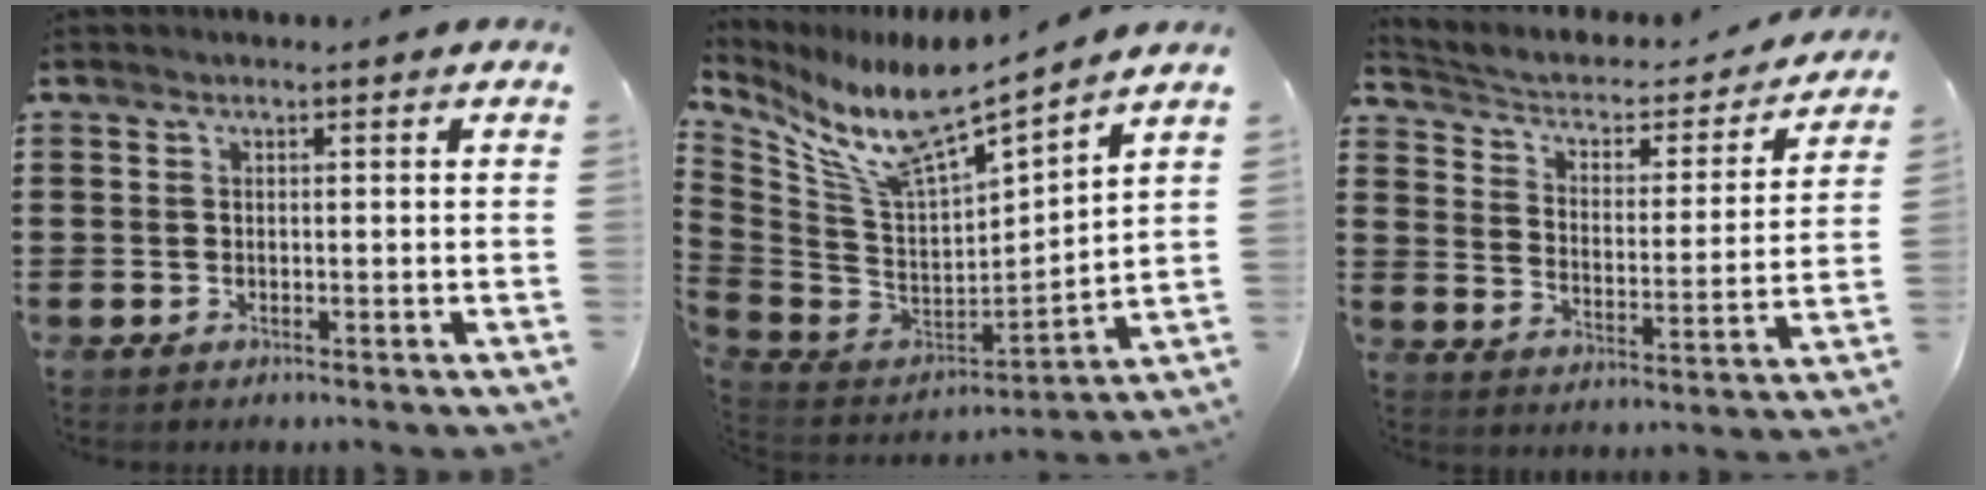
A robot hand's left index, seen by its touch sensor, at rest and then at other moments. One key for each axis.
{"total": 11.0, "fx": 8.6, "fy": 1.9, "fz": 6.5, "tx": -0.168, "ty": -0.069, "tz": 0.146}
{"total": 3.0, "fx": 2.0, "fy": 1.7, "fz": 1.5, "tx": -0.044, "ty": -0.016, "tz": 0.024}